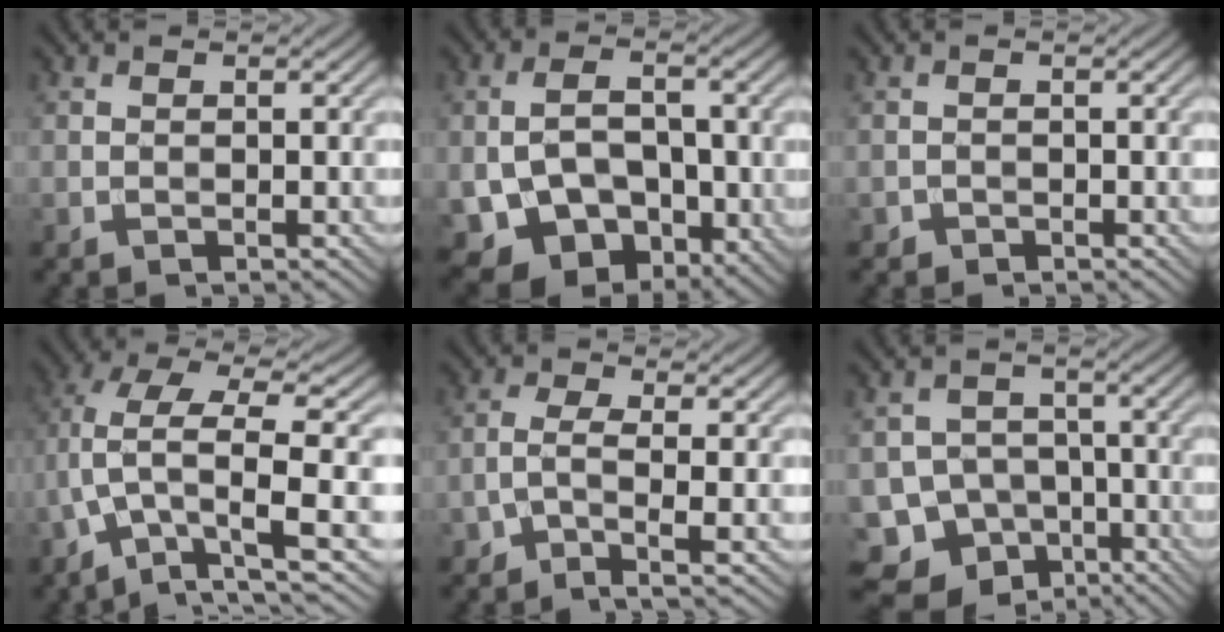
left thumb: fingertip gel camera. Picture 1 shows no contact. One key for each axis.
{"total": 11.2, "fx": -2.7, "fy": 7.7, "fz": 7.6, "tx": -0.146, "ty": -0.023, "tz": -0.035}
{"total": 0.8, "fx": -0.6, "fy": 0.6, "fz": 0.0, "tx": 0.002, "ty": -0.003, "tz": -0.011}
{"total": 11.2, "fx": -0.1, "fy": 4.6, "fz": 10.2, "tx": -0.221, "ty": 0.001, "tz": -0.003}
{"total": 4.0, "fx": -1.4, "fy": 1.4, "fz": 3.5, "tx": -0.076, "ty": 0.001, "tz": -0.034}
{"total": 10.8, "fx": -6.6, "fy": 8.2, "fz": 2.5, "tx": -0.068, "ty": -0.021, "tz": -0.108}